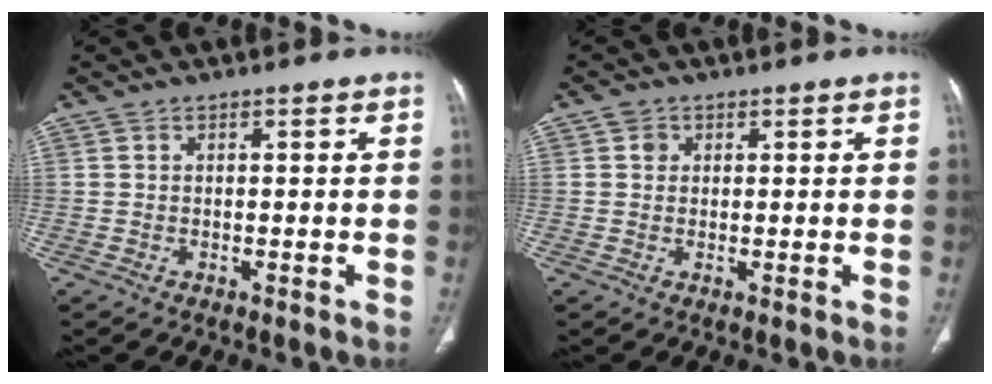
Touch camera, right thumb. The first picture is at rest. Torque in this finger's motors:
{"motor_torque": [0.22, 0.19, 0.30, 0.14, -0.06]}